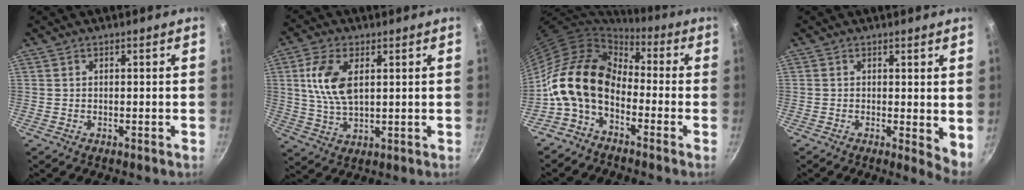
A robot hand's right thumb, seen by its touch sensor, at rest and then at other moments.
{"total": 9.7, "force": [2.5, 5.1, 7.9], "torque": [-0.153, -0.006, 0.049]}
{"total": 12.9, "force": [-2.4, 8.8, 9.1], "torque": [-0.146, 0.035, -0.065]}
{"total": 4.1, "force": [0.5, 1.6, 3.8], "torque": [-0.046, -0.010, 0.005]}